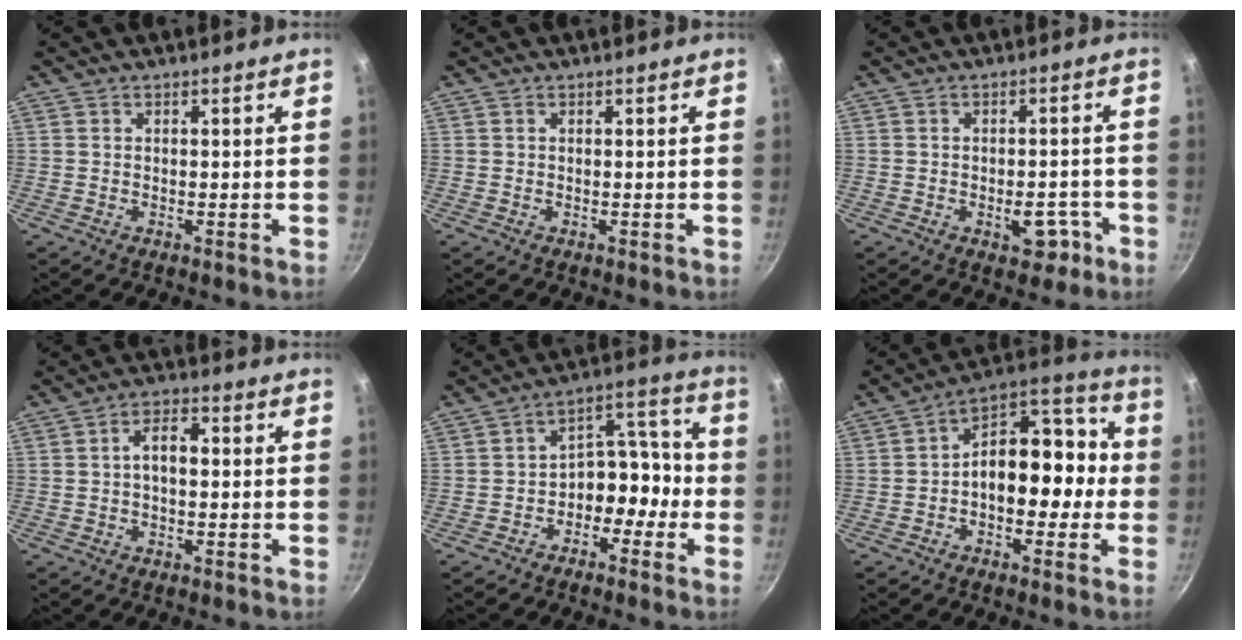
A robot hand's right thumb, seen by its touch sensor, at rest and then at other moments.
{"total": 0.0}
{"total": 5.0, "force": [-2.3, 2.9, 3.3], "torque": [-0.024, 0.021, -0.025]}
{"total": 5.0, "force": [0.2, 2.7, 4.2], "torque": [-0.067, 0.019, -0.004]}
{"total": 10.3, "force": [-3.2, 6.9, 6.9], "torque": [-0.059, 0.055, -0.062]}
{"total": 15.5, "force": [-1.1, 9.3, 12.4], "torque": [-0.143, 0.050, -0.032]}